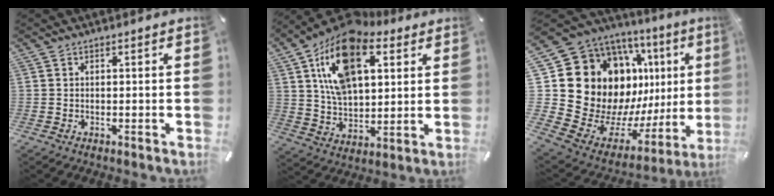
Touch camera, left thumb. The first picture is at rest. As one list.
[{"total": 19.1, "force": [8.8, 11.2, 12.7], "torque": [-0.246, -0.028, 0.150]}, {"total": 23.2, "force": [5.7, 17.4, 14.3], "torque": [-0.207, -0.096, 0.154]}]